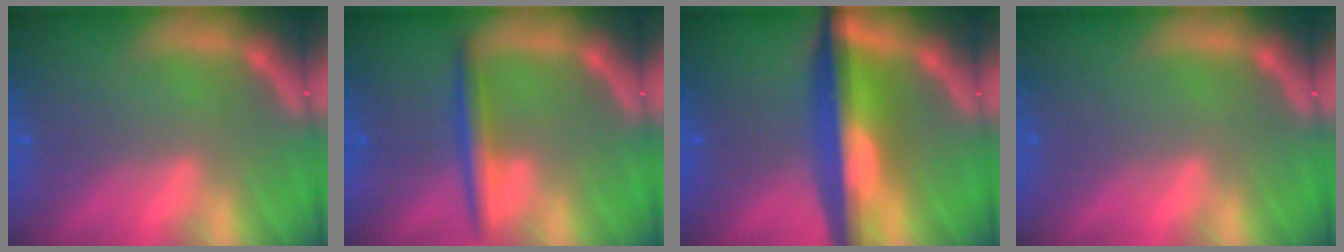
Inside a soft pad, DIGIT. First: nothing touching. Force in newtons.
{"total": 3.0}
{"total": 9.0}
{"total": 0.0}